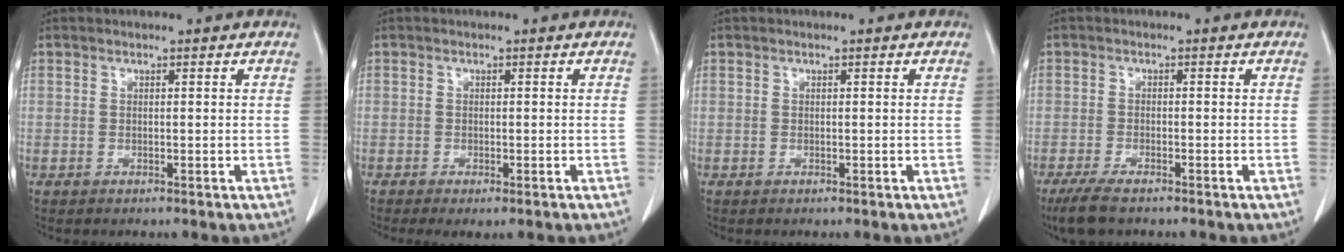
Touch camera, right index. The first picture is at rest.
{"total": 2.3, "force": [-1.5, 0.6, 1.5], "torque": [-0.023, -0.007, -0.021]}
{"total": 0.0}
{"total": 4.8, "force": [-3.6, 0.9, 3.0], "torque": [-0.060, -0.013, -0.060]}